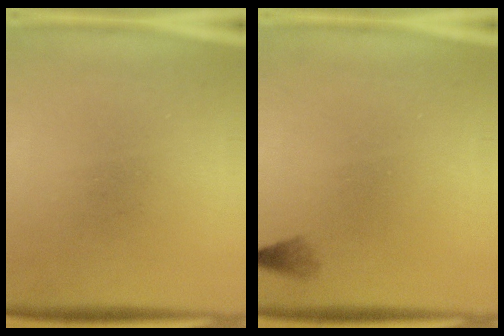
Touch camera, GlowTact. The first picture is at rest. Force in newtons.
{"total": 1.0}